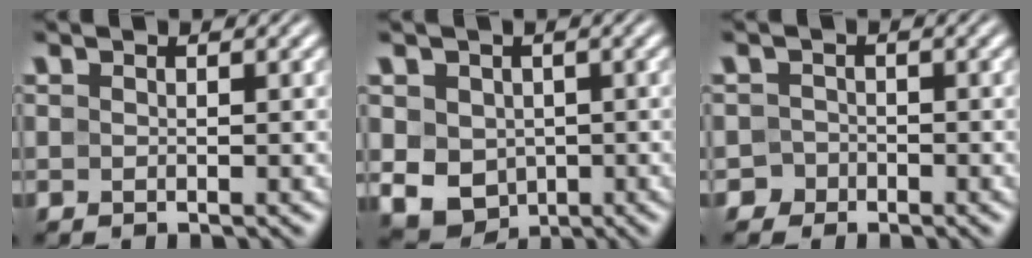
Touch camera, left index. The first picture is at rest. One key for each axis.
{"total": 5.5, "fx": -0.2, "fy": 4.8, "fz": 2.6, "tx": -0.050, "ty": -0.010, "tz": 0.000}
{"total": 1.7, "fx": -1.1, "fy": 1.3, "fz": -0.2, "tx": 0.015, "ty": 0.009, "tz": -0.022}